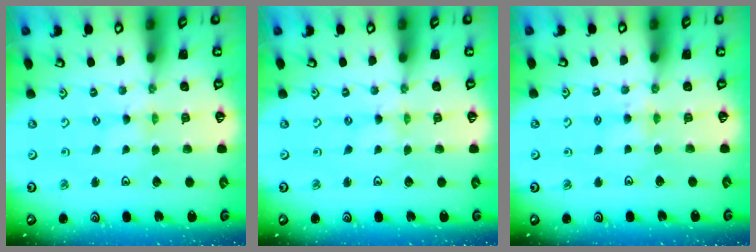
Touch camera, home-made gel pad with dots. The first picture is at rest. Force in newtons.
{"total": 0.0}
{"total": 5.5, "press": 5.4, "slide": 0.9}